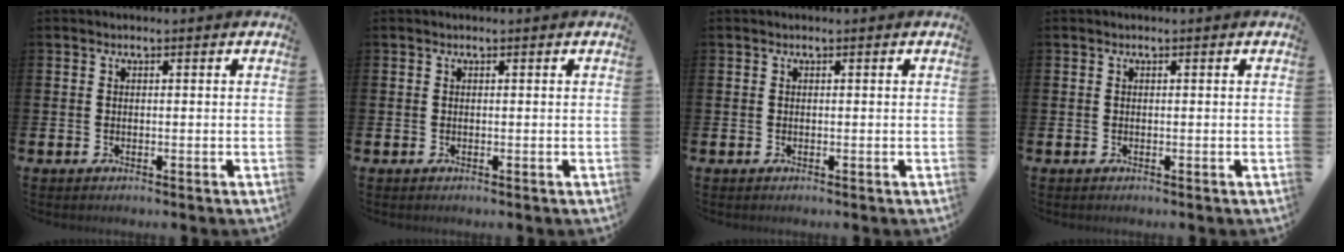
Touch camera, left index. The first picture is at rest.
{"total": 0.0}
{"total": 0.0}
{"total": 0.0}